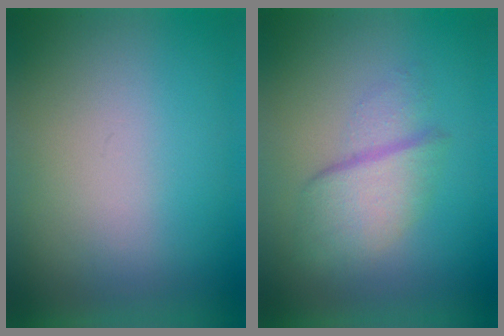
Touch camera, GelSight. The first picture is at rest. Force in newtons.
{"total": 2.7}